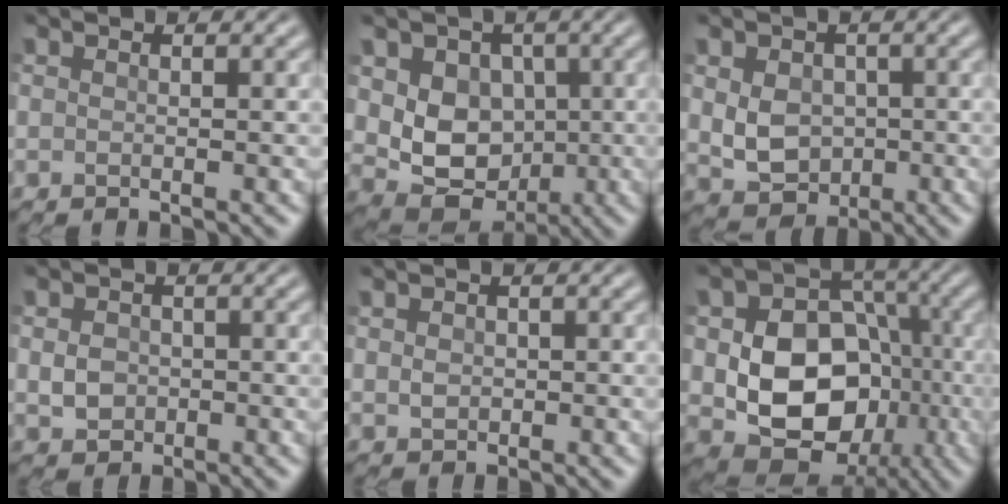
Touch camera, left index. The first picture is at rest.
{"total": 7.1, "force": [0.1, 5.6, 4.3], "torque": [-0.078, -0.013, 0.000]}
{"total": 4.9, "force": [-0.3, 3.8, 3.0], "torque": [-0.060, -0.011, -0.003]}
{"total": 2.5, "force": [-0.3, 2.1, 1.3], "torque": [-0.031, -0.004, -0.011]}
{"total": 1.4, "force": [0.1, 1.2, 0.8], "torque": [-0.017, -0.003, 0.005]}
{"total": 11.3, "force": [-1.5, 8.4, 7.3], "torque": [-0.119, -0.011, -0.027]}